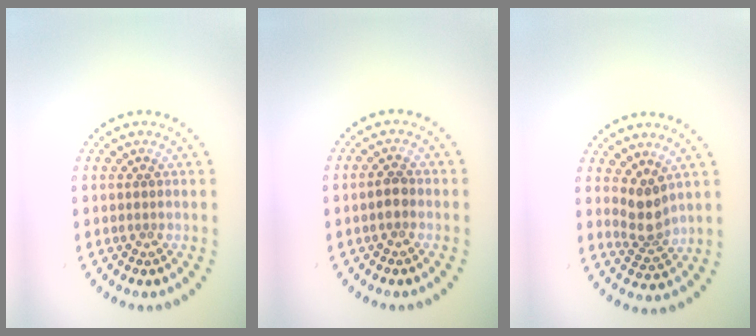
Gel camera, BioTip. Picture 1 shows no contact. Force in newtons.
{"total": 1.4, "press": 1.4, "slide": 0.2}
{"total": 2.7, "press": 2.2, "slide": 1.7}